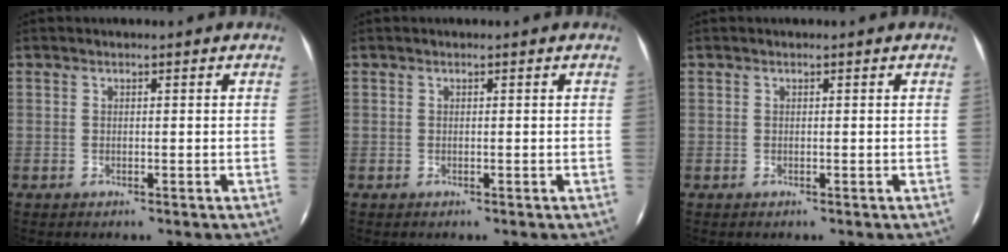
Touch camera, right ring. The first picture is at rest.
{"total": 0.0}
{"total": 0.0}